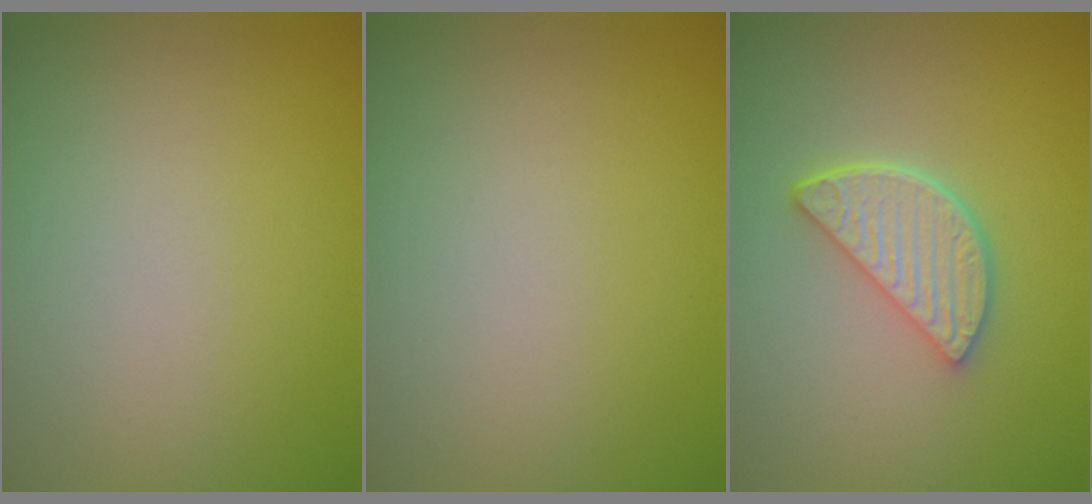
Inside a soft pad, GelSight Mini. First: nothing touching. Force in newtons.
{"total": 0.0}
{"total": 4.0, "press": 3.2, "slide": 2.5}